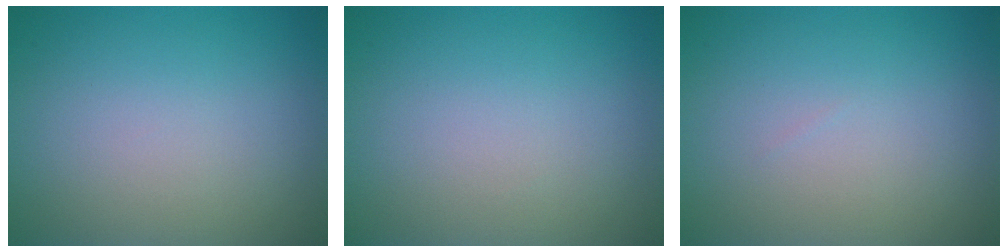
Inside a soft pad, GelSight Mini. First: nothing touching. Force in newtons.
{"total": 0.0}
{"total": 0.0}